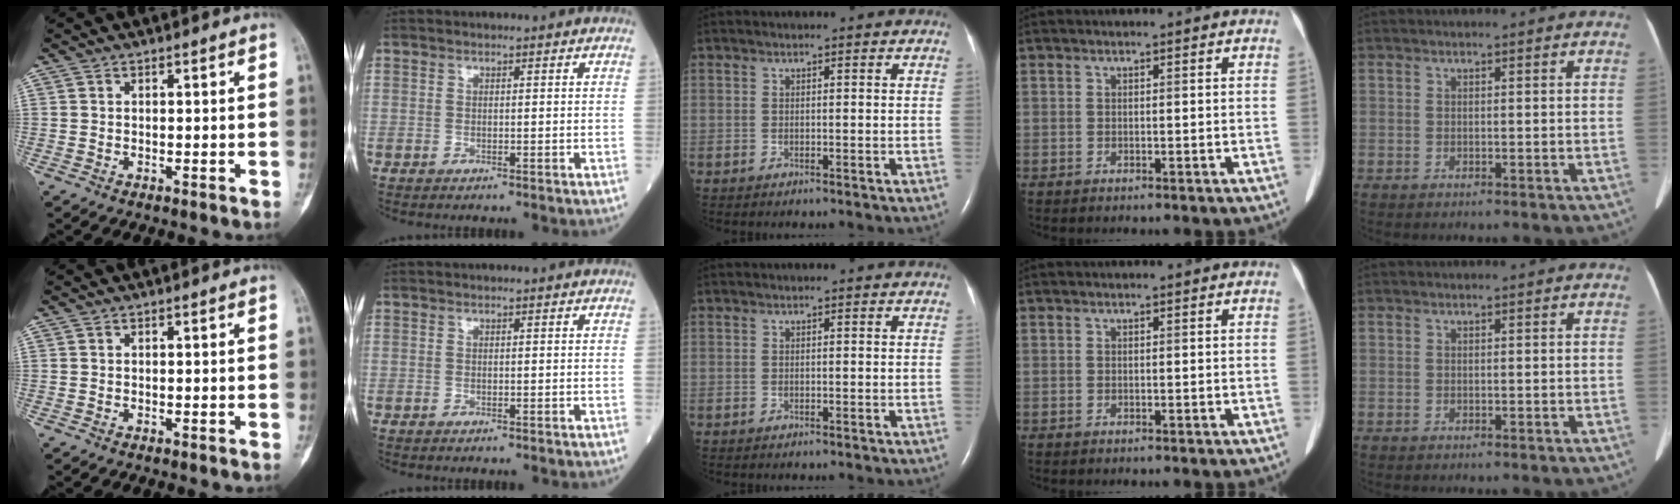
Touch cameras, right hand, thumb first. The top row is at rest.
{}